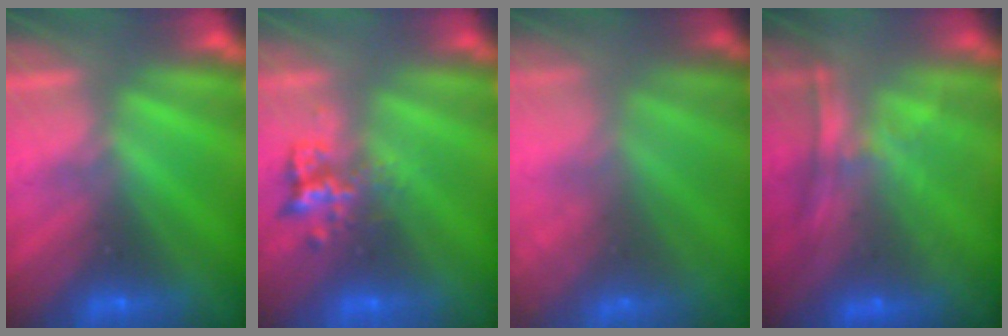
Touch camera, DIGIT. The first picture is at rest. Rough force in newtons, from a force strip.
{"total": 2.3}
{"total": 6.9}
{"total": 7.2}